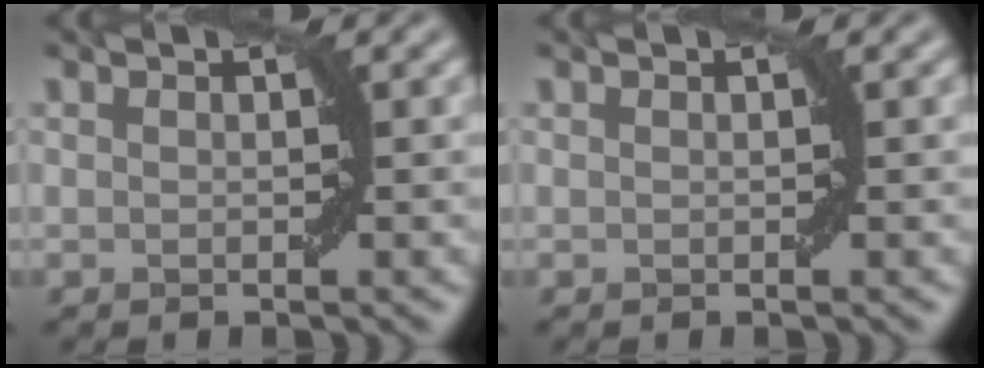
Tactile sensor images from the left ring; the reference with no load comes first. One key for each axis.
{"total": 0.0}